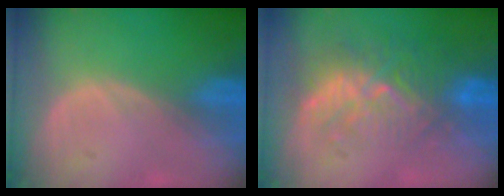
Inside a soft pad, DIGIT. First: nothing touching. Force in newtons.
{"total": 9.0, "press": 8.4, "slide": 3.3}